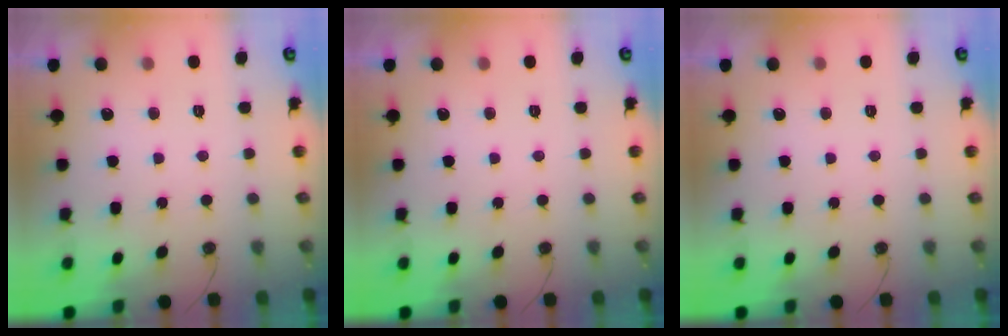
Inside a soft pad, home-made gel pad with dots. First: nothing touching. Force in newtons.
{"total": 0.8, "press": 0.5, "slide": 0.6}
{"total": 0.0}